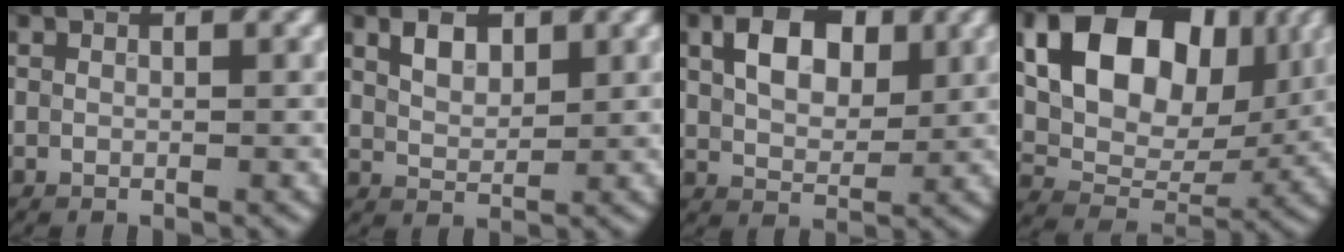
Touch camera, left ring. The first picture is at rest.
{"total": 2.6, "force": [1.4, 1.5, 1.6], "torque": [-0.032, 0.002, 0.028]}
{"total": 5.5, "force": [1.8, 3.6, 3.8], "torque": [-0.066, 0.006, 0.028]}
{"total": 13.0, "force": [4.2, 8.9, 8.6], "torque": [-0.142, 0.001, 0.070]}